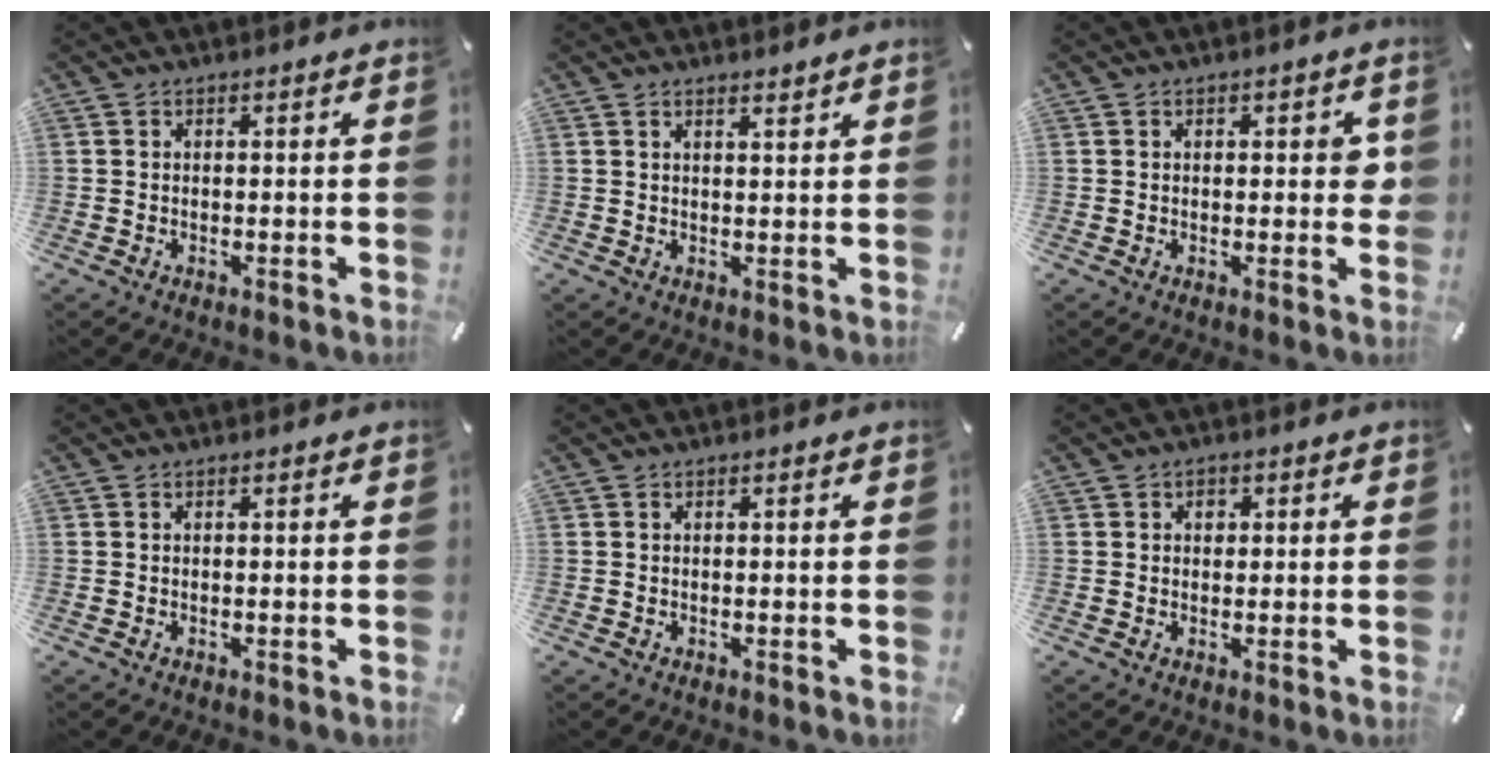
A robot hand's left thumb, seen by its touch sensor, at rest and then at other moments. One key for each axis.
{"total": 1.7, "fx": 1.6, "fy": 0.1, "fz": 0.4, "tx": -0.008, "ty": -0.007, "tz": 0.031}
{"total": 3.1, "fx": 0.3, "fy": 1.7, "fz": 2.6, "tx": -0.026, "ty": 0.000, "tz": -0.001}
{"total": 0.0}
{"total": 0.0}
{"total": 1.7, "fx": 0.3, "fy": 1.5, "fz": 0.8, "tx": -0.001, "ty": 0.003, "tz": 0.000}